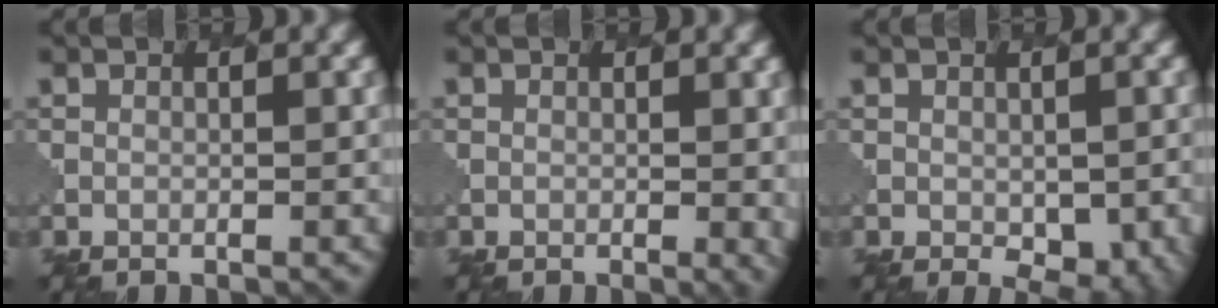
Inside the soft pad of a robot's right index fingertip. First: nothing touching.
{"total": 1.9, "force": [0.1, 0.7, 1.7], "torque": [-0.025, -0.004, 0.005]}
{"total": 4.3, "force": [-0.8, 2.6, 3.4], "torque": [-0.050, -0.019, -0.001]}